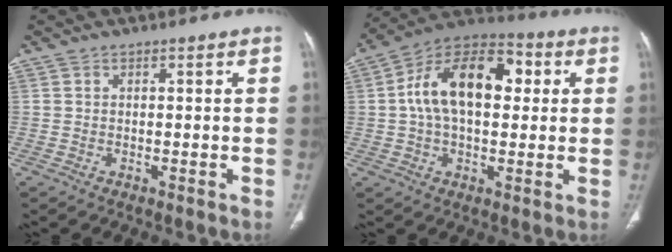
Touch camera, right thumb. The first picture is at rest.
{"total": 17.8, "force": [2.9, 10.4, 14.2], "torque": [-0.222, 0.032, 0.040]}